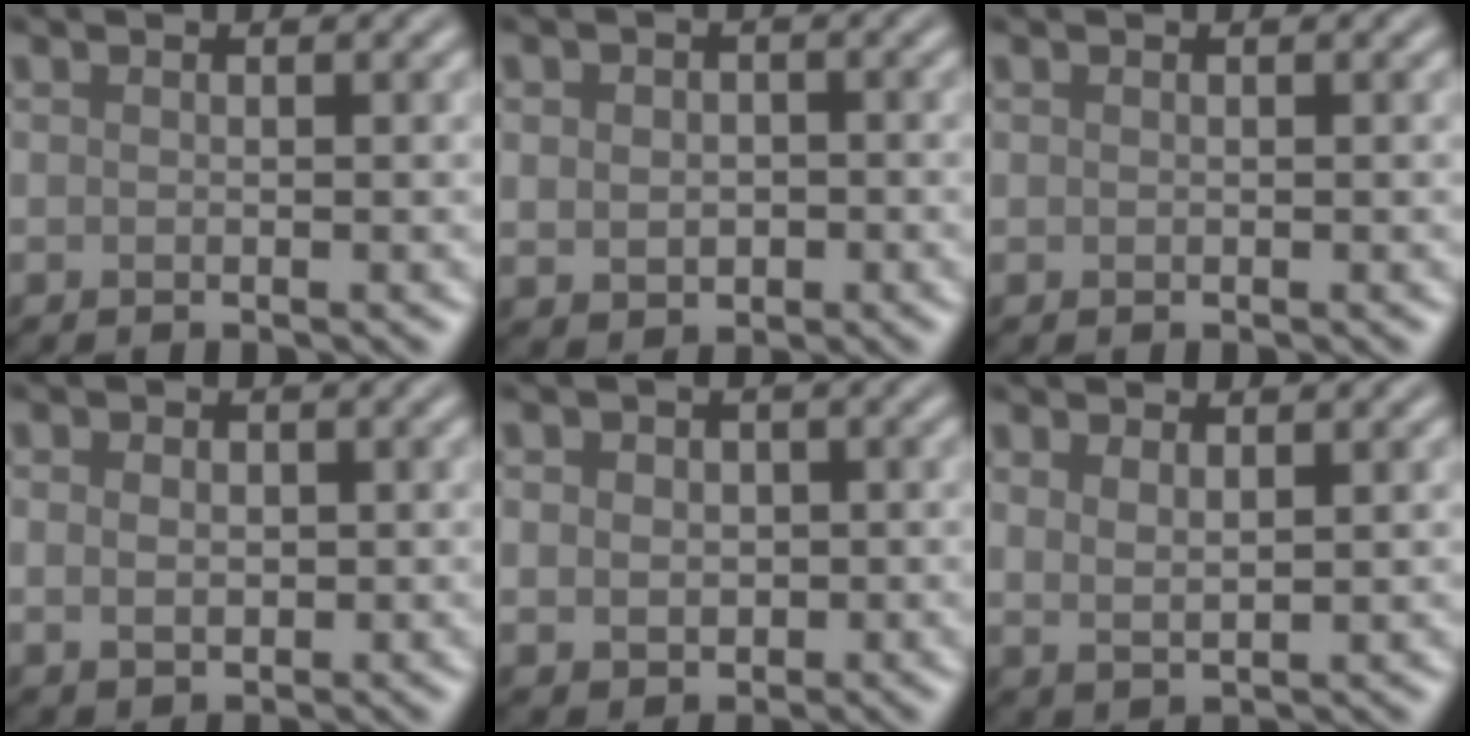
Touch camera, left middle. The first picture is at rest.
{"total": 2.8, "force": [-0.1, 2.3, 1.6], "torque": [-0.019, -0.004, -0.002]}
{"total": 0.0}
{"total": 2.5, "force": [0.2, 1.9, 1.6], "torque": [-0.022, 0.004, 0.002]}
{"total": 3.4, "force": [0.3, 2.9, 1.8], "torque": [-0.025, 0.009, -0.008]}
{"total": 1.9, "force": [0.9, 0.9, 1.4], "torque": [-0.031, -0.005, 0.024]}